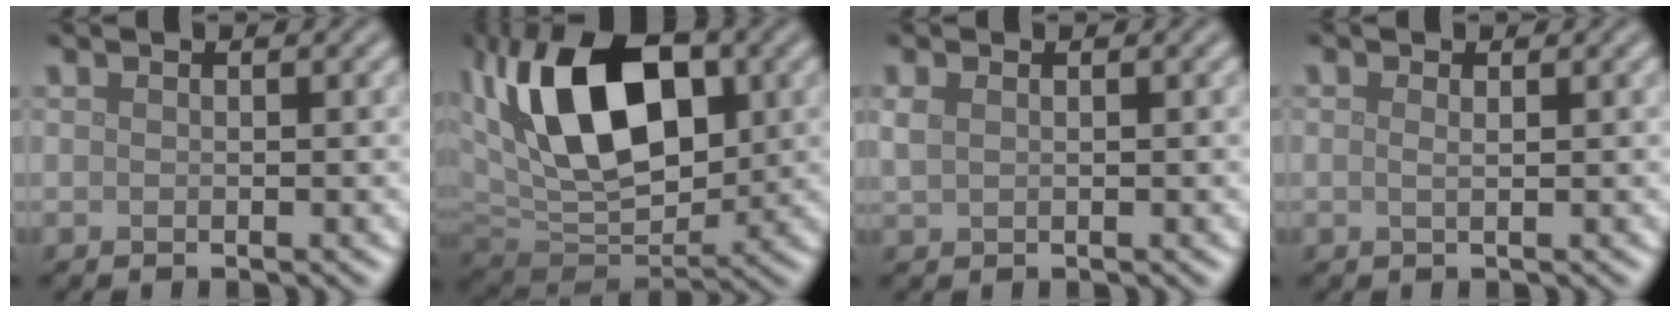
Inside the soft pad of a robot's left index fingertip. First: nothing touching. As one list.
[{"total": 13.5, "force": [3.4, 7.6, 10.6], "torque": [-0.175, 0.011, 0.055]}, {"total": 1.1, "force": [0.5, 0.6, 0.8], "torque": [-0.023, 0.001, 0.012]}, {"total": 0.8, "force": [0.3, 0.4, 0.6], "torque": [-0.011, -0.005, 0.004]}]